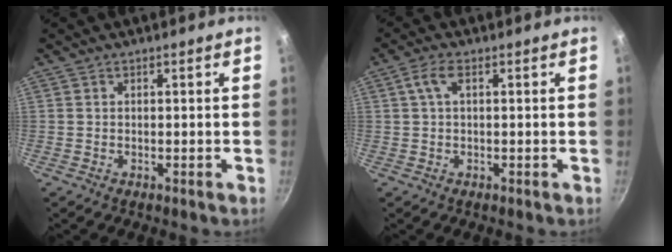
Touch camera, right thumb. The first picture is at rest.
{"total": 3.2, "force": [0.8, 0.8, 3.0], "torque": [-0.072, 0.007, 0.015]}